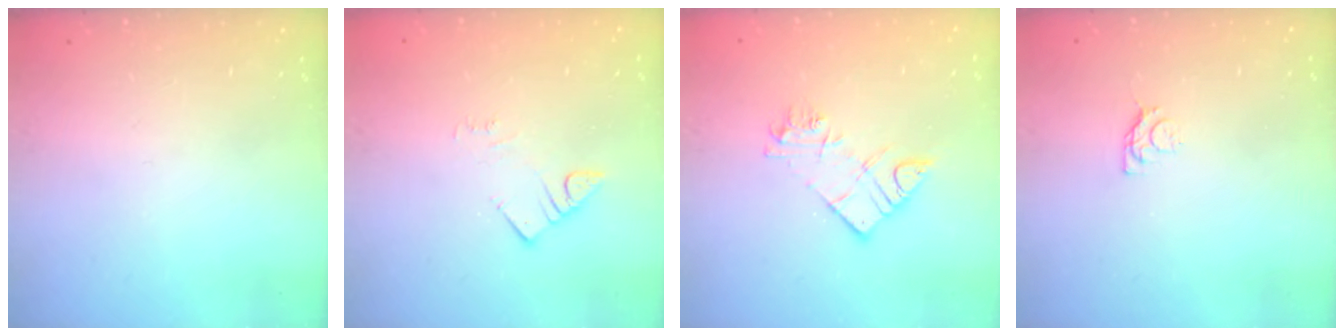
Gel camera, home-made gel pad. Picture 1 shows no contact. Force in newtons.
{"total": 2.8, "press": 2.8, "slide": 0.2}
{"total": 10.0, "press": 9.9, "slide": 0.9}
{"total": 3.4, "press": 3.4, "slide": 0.5}